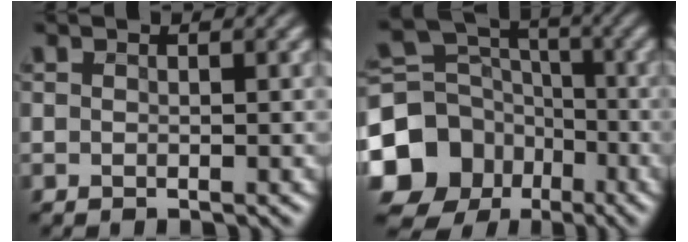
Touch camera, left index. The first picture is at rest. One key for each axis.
{"total": 13.0, "fx": -5.9, "fy": 10.8, "fz": 4.3, "tx": -0.124, "ty": -0.026, "tz": -0.122}